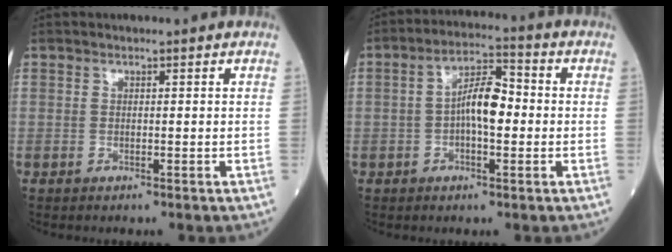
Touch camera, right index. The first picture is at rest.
{"total": 7.4, "force": [-0.4, 2.5, 6.9], "torque": [-0.128, 0.021, -0.014]}